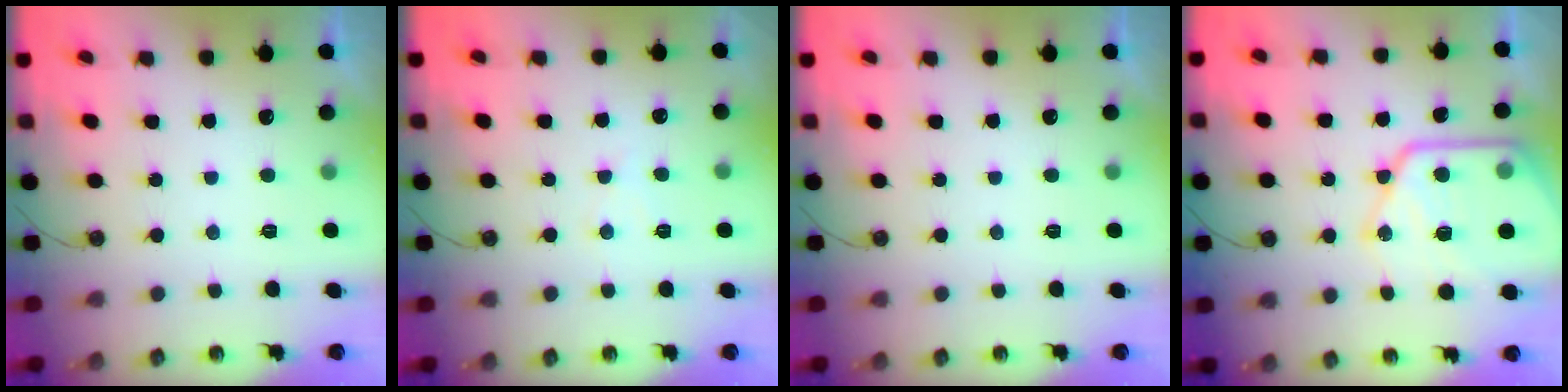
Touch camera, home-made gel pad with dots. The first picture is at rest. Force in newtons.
{"total": 6.3, "press": 6.2, "slide": 0.8}
{"total": 0.0}
{"total": 18.4, "press": 18.3, "slide": 1.9}